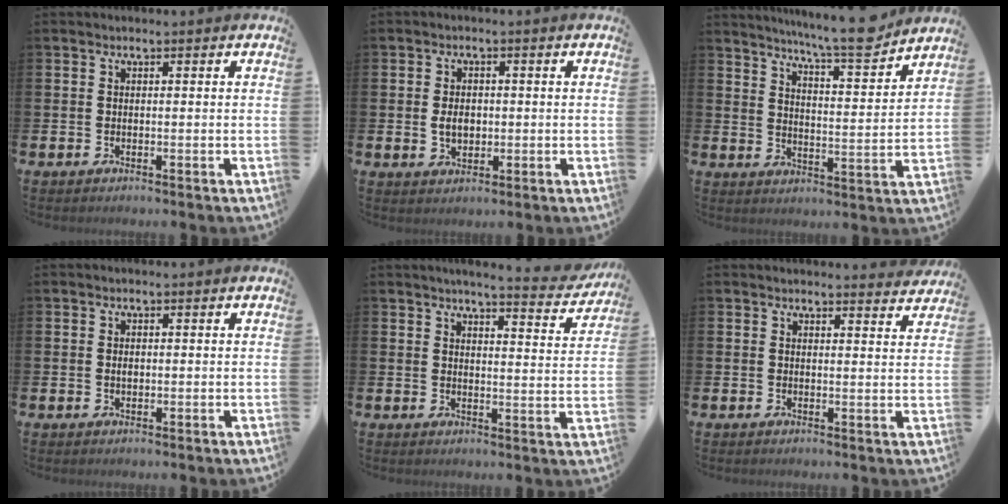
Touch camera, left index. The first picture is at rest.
{"total": 3.1, "force": [0.0, 2.2, 2.2], "torque": [-0.024, 0.000, -0.006]}
{"total": 9.0, "force": [8.3, 0.3, 3.6], "torque": [-0.070, -0.053, 0.142]}
{"total": 0.8, "force": [0.1, 0.5, 0.7], "torque": [-0.010, 0.003, 0.000]}
{"total": 4.6, "force": [4.4, 0.0, 1.3], "torque": [-0.025, -0.033, 0.071]}
{"total": 2.6, "force": [2.6, 0.1, -0.1], "torque": [0.009, -0.020, 0.045]}